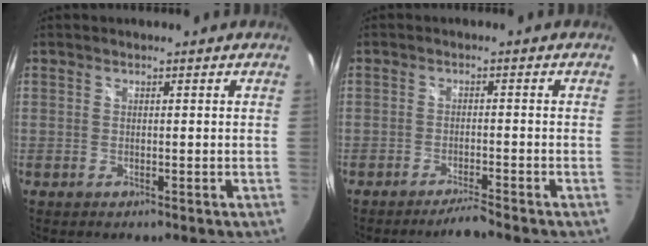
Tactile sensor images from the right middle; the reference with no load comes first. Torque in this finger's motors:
{"motor_torque": [-0.15, 0.15, -0.01, -0.01]}